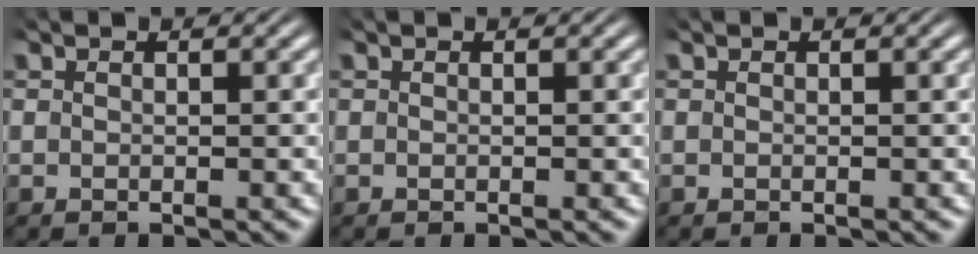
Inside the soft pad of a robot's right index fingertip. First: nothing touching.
{"total": 0.0}
{"total": 0.0}